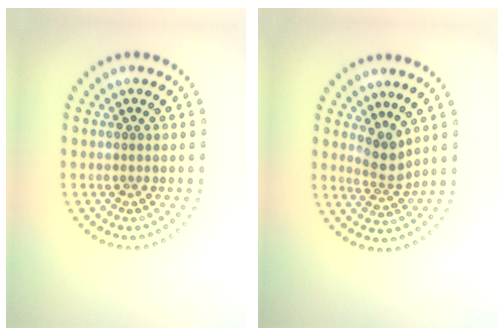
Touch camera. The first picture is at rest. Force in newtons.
{"total": 2.4, "press": 1.7, "slide": 1.7}